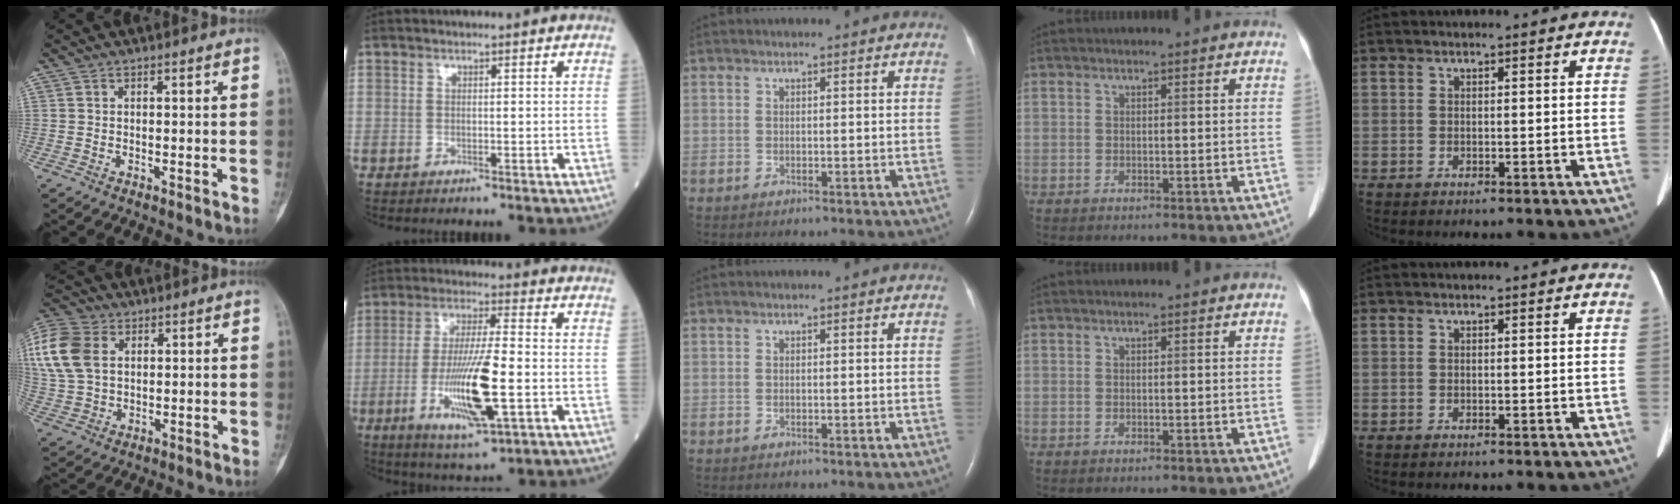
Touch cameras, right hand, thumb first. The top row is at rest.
{"thumb": {"total": 14.1, "force": [4.1, 9.9, 9.2], "torque": [-0.200, 0.003, 0.080]}, "index": {"total": 14.1, "force": [-3.7, 2.3, 13.4], "torque": [-0.262, -0.014, -0.062]}}